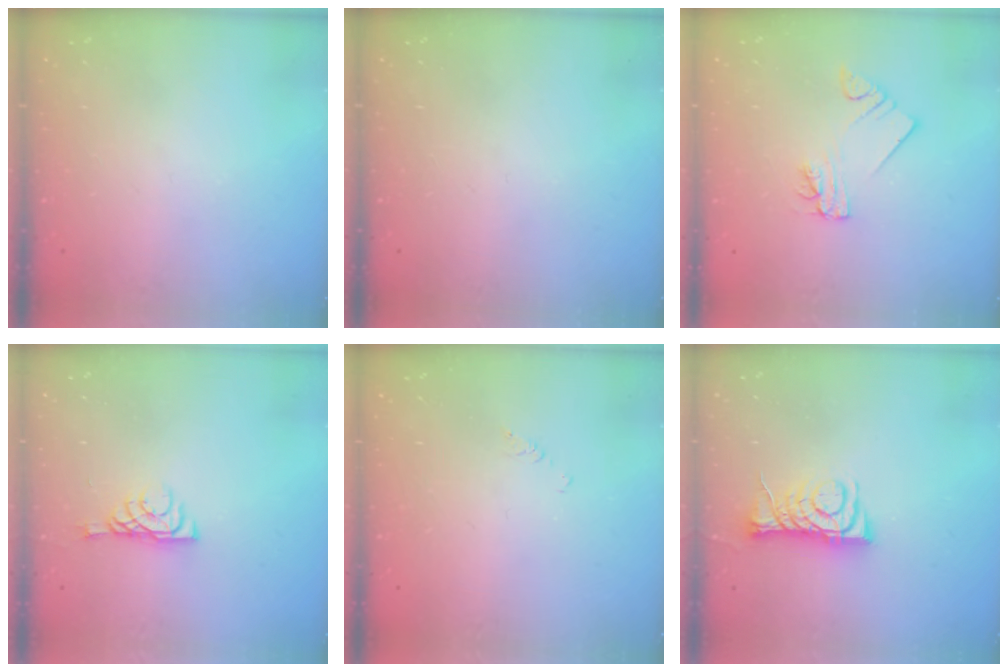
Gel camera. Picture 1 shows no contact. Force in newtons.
{"total": 0.0}
{"total": 2.2, "press": 2.2, "slide": 0.1}
{"total": 6.0, "press": 6.0, "slide": 0.7}
{"total": 1.2, "press": 1.2, "slide": 0.2}
{"total": 8.8, "press": 8.8, "slide": 0.7}